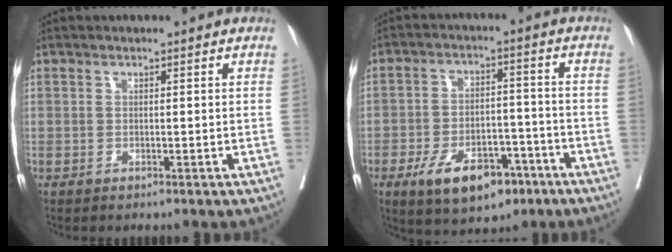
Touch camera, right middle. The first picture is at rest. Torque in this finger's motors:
{"motor_torque": [1.22, -0.92, 0.22, 0.08]}